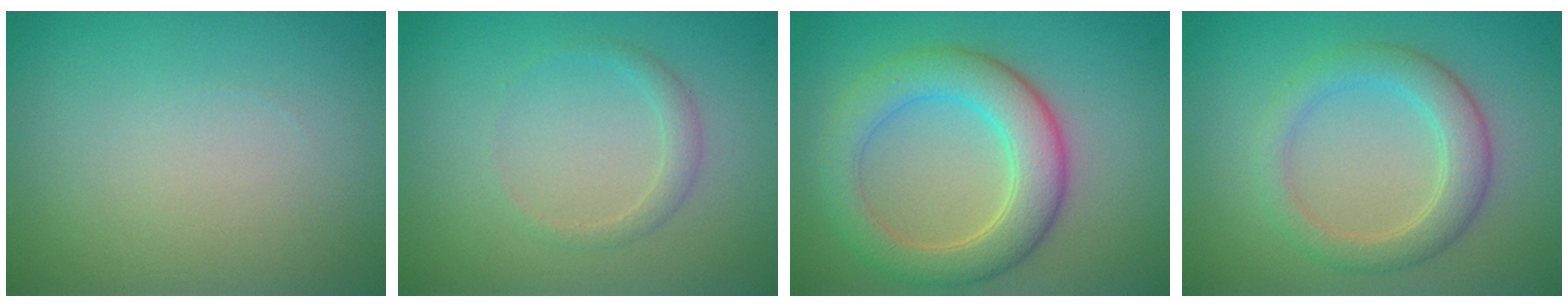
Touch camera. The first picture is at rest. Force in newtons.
{"total": 1.4, "press": 1.4, "slide": 0.1}
{"total": 5.8, "press": 5.8, "slide": 0.5}
{"total": 3.6, "press": 3.6, "slide": 0.1}